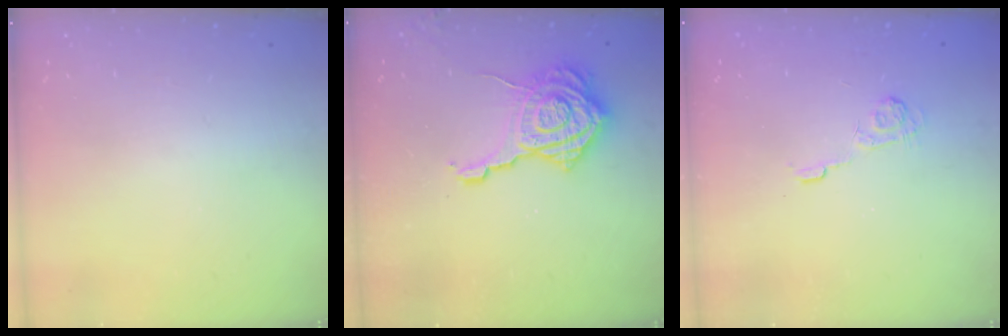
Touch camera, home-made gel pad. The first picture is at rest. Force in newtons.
{"total": 16.0, "press": 16.0, "slide": 1.2}
{"total": 4.5, "press": 4.2, "slide": 1.5}